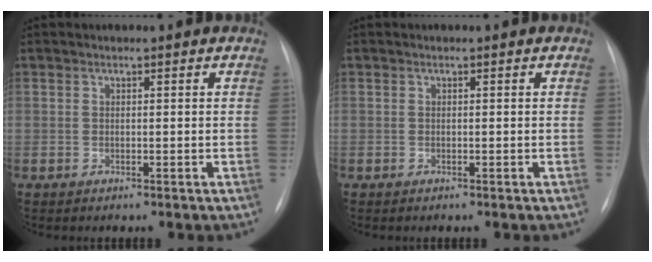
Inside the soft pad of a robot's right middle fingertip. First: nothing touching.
{"total": 0.0}